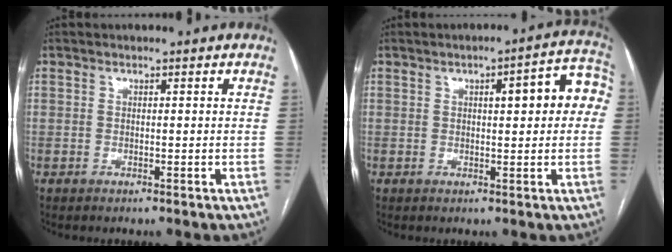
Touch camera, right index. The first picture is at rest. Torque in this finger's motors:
{"motor_torque": [0.63, 0.27, 0.20, 0.04]}